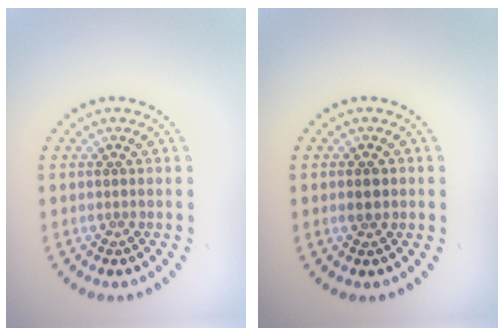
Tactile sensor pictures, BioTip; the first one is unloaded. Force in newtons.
{"total": 1.7, "press": 1.7, "slide": 0.1}